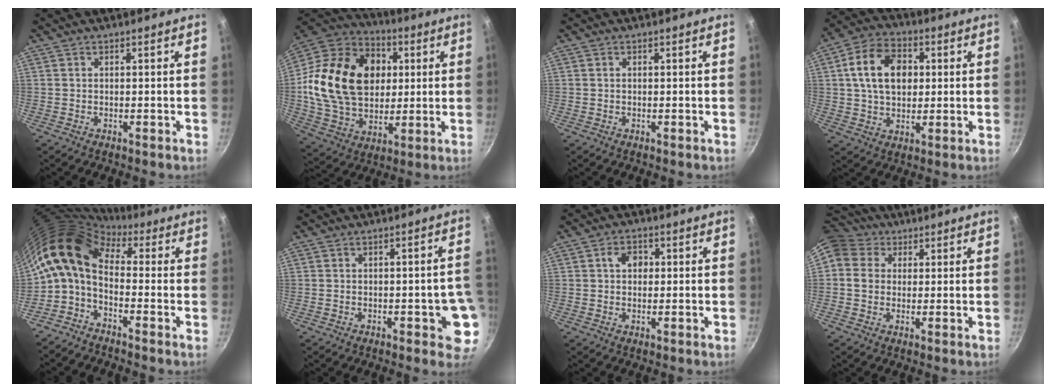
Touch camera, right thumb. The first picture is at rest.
{"total": 26.7, "force": [3.9, 19.5, 17.9], "torque": [-0.294, 0.011, 0.070]}
{"total": 0.0}
{"total": 13.1, "force": [2.4, 9.2, 8.9], "torque": [-0.133, 0.010, 0.031]}
{"total": 10.8, "force": [0.7, 6.5, 8.5], "torque": [-0.162, 0.025, -0.008]}
{"total": 7.0, "force": [-1.7, 3.1, 6.0], "torque": [-0.033, 0.015, -0.018]}
{"total": 4.0, "force": [0.6, 3.1, 2.3], "torque": [-0.022, 0.005, 0.004]}
{"total": 8.1, "force": [3.0, 6.8, 3.3], "torque": [-0.029, 0.002, 0.039]}